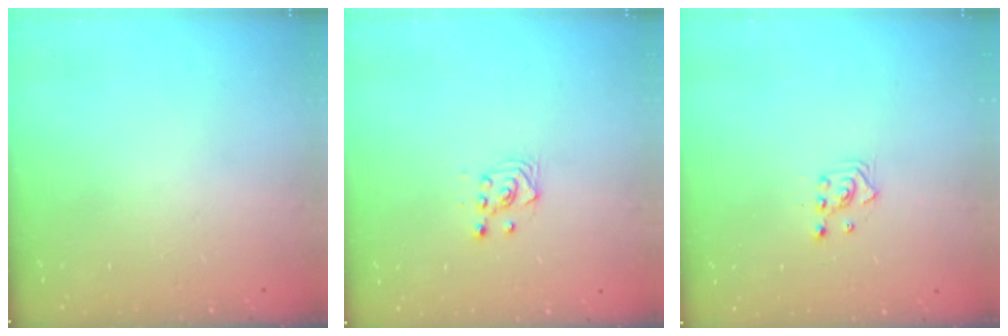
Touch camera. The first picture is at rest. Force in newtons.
{"total": 3.5, "press": 3.2, "slide": 1.5}
{"total": 2.5, "press": 2.5, "slide": 0.3}